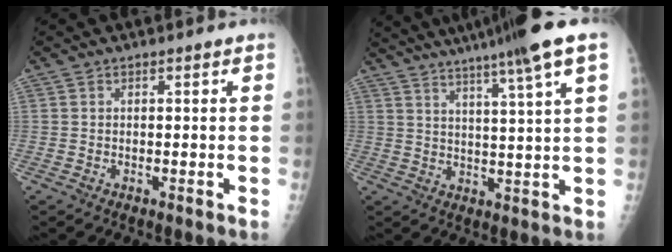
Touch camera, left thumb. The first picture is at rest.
{"total": 15.8, "force": [11.3, -1.1, 11.0], "torque": [-0.172, -0.032, 0.156]}